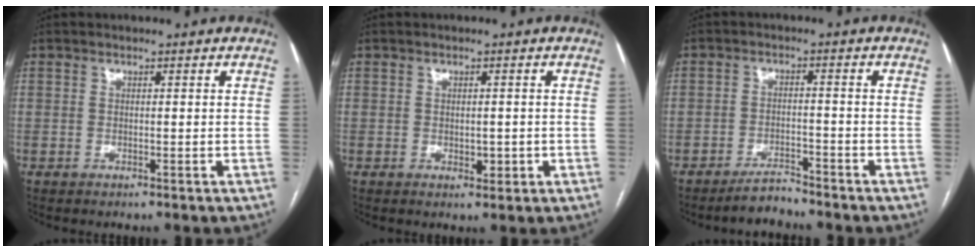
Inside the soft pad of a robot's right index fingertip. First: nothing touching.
{"total": 2.0, "force": [-0.3, 1.2, 1.6], "torque": [-0.021, 0.000, 0.003]}
{"total": 3.5, "force": [-3.4, 0.5, 0.7], "torque": [-0.012, -0.008, -0.060]}